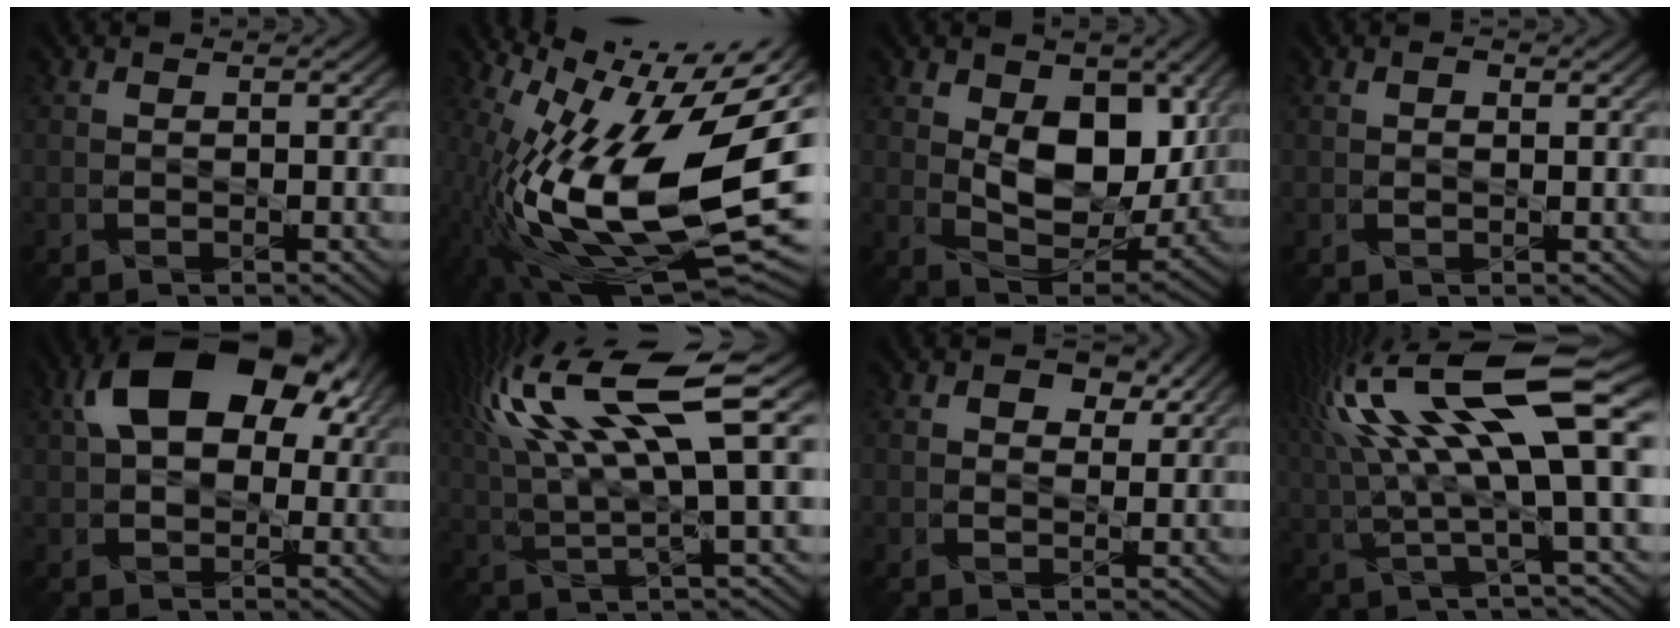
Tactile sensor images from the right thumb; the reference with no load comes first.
{"total": 20.1, "force": [-1.3, 8.1, 18.3], "torque": [-0.346, -0.018, -0.017]}
{"total": 10.4, "force": [2.5, 6.5, 7.8], "torque": [-0.142, -0.013, 0.037]}
{"total": 1.0, "force": [0.6, 0.5, 0.5], "torque": [-0.002, -0.002, 0.010]}
{"total": 14.2, "force": [4.9, 8.6, 10.1], "torque": [-0.173, 0.027, 0.072]}
{"total": 16.4, "force": [7.2, 4.0, 14.2], "torque": [-0.309, 0.026, 0.134]}
{"total": 4.2, "force": [2.5, 2.6, 2.2], "torque": [-0.031, -0.006, 0.035]}
{"total": 17.8, "force": [6.1, 4.7, 16.1], "torque": [-0.341, 0.017, 0.114]}